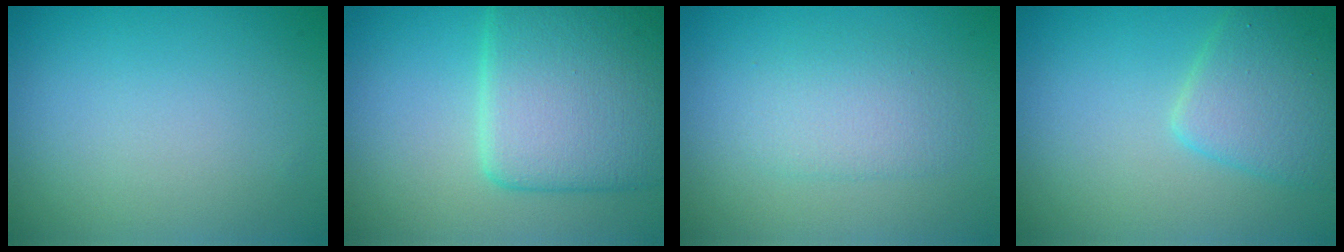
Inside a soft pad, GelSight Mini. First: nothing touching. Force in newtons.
{"total": 8.6, "press": 8.6, "slide": 0.6}
{"total": 2.3, "press": 2.2, "slide": 0.1}
{"total": 3.7, "press": 3.7, "slide": 0.1}